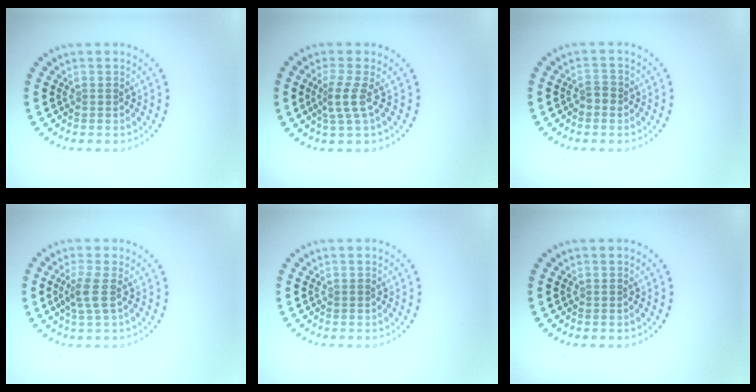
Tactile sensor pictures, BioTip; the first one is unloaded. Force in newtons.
{"total": 2.2, "press": 1.5, "slide": 1.7}
{"total": 1.2, "press": 1.1, "slide": 0.4}
{"total": 2.0, "press": 1.6, "slide": 1.3}
{"total": 0.0}
{"total": 0.0}